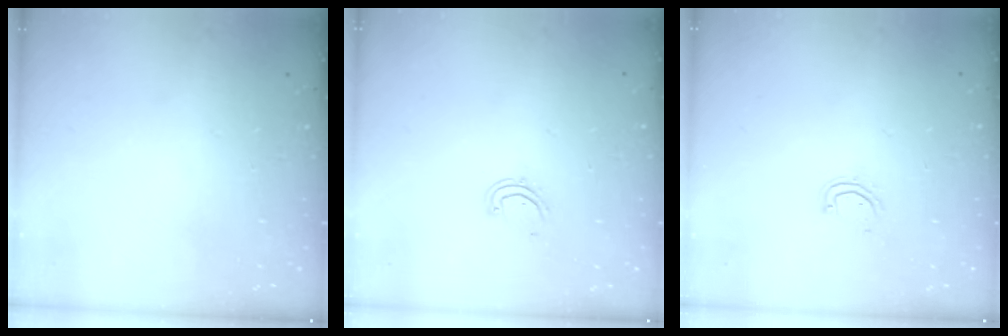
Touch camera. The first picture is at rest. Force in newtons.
{"total": 4.8, "press": 4.5, "slide": 1.8}
{"total": 3.8, "press": 3.8, "slide": 0.3}